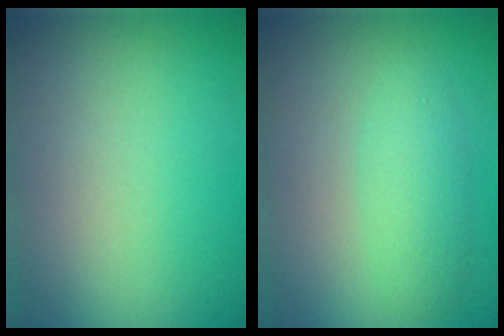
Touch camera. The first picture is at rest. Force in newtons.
{"total": 2.5, "press": 2.5, "slide": 0.2}